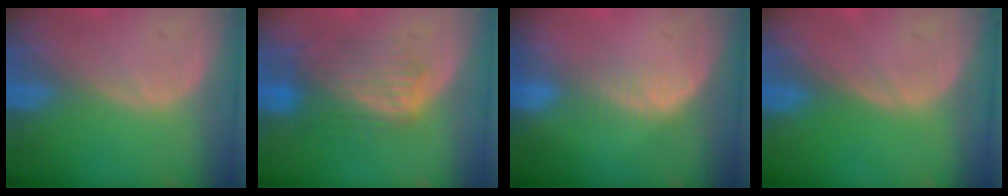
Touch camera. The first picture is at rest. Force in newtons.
{"total": 6.3, "press": 6.3, "slide": 0.5}
{"total": 2.5, "press": 2.0, "slide": 1.6}
{"total": 0.0}